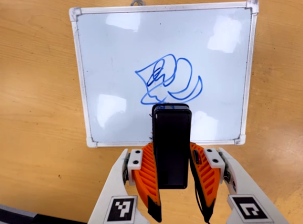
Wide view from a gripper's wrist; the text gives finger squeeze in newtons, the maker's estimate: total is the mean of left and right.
{"total": 5.5, "left": 4.0, "right": 7.1}